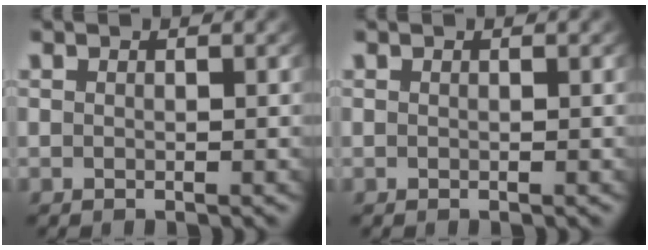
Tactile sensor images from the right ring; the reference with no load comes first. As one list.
[{"total": 0.0}]